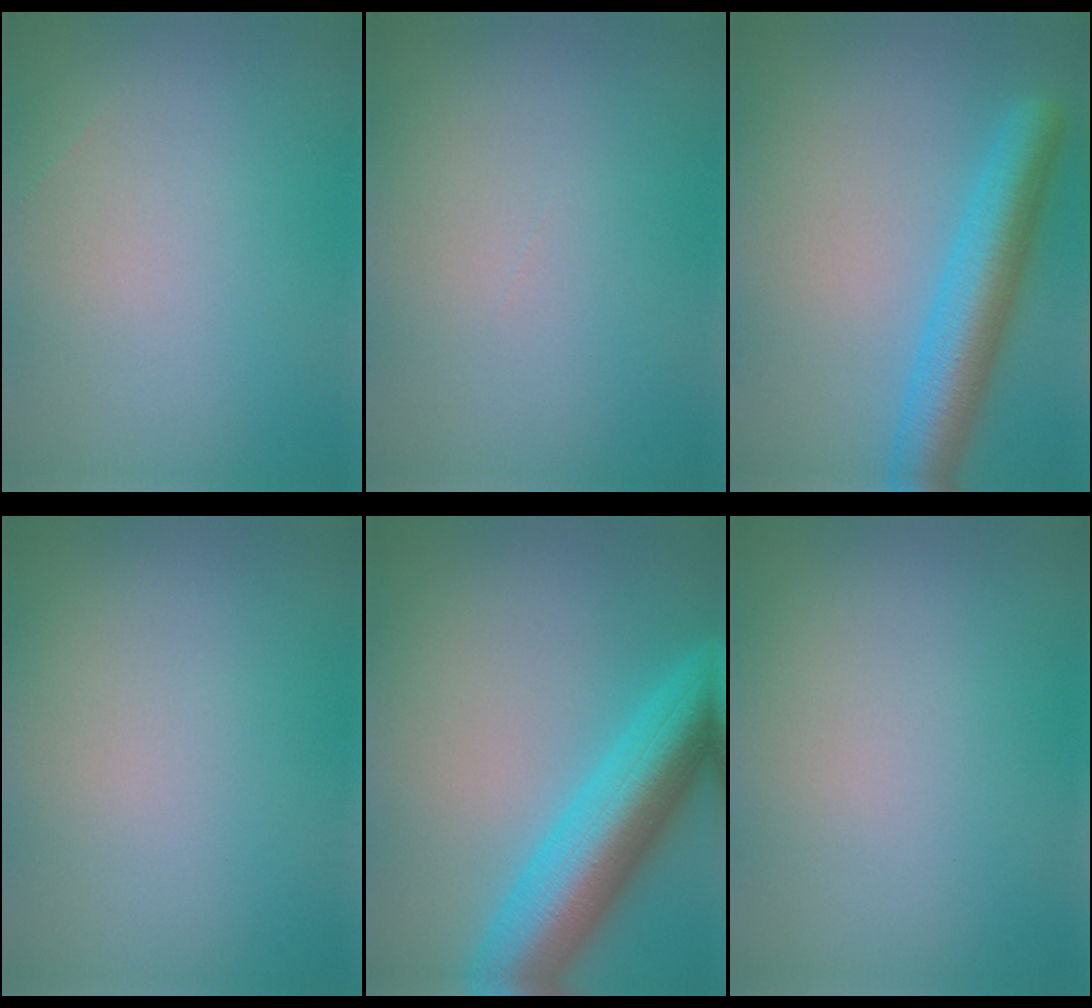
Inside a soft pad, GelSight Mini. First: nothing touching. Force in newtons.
{"total": 0.0}
{"total": 6.0, "press": 6.0, "slide": 0.3}
{"total": 0.0}
{"total": 9.0, "press": 9.0, "slide": 0.4}
{"total": 0.0}